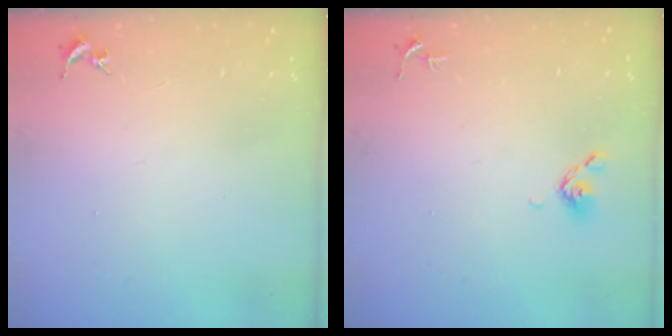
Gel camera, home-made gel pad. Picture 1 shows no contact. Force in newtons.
{"total": 6.0, "press": 5.7, "slide": 1.8}